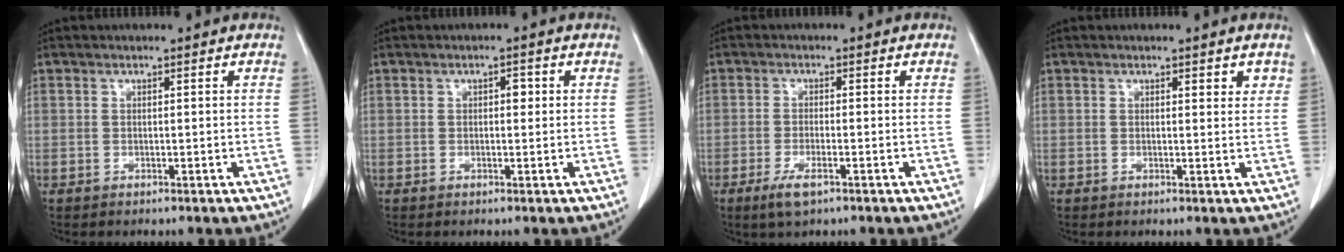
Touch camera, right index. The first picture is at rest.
{"total": 1.5, "force": [0.4, 0.8, 1.2], "torque": [-0.015, 0.005, 0.005]}
{"total": 3.7, "force": [-2.1, 0.9, 2.9], "torque": [-0.061, -0.005, -0.036]}
{"total": 2.0, "force": [1.4, 0.8, 1.3], "torque": [-0.012, -0.005, 0.019]}